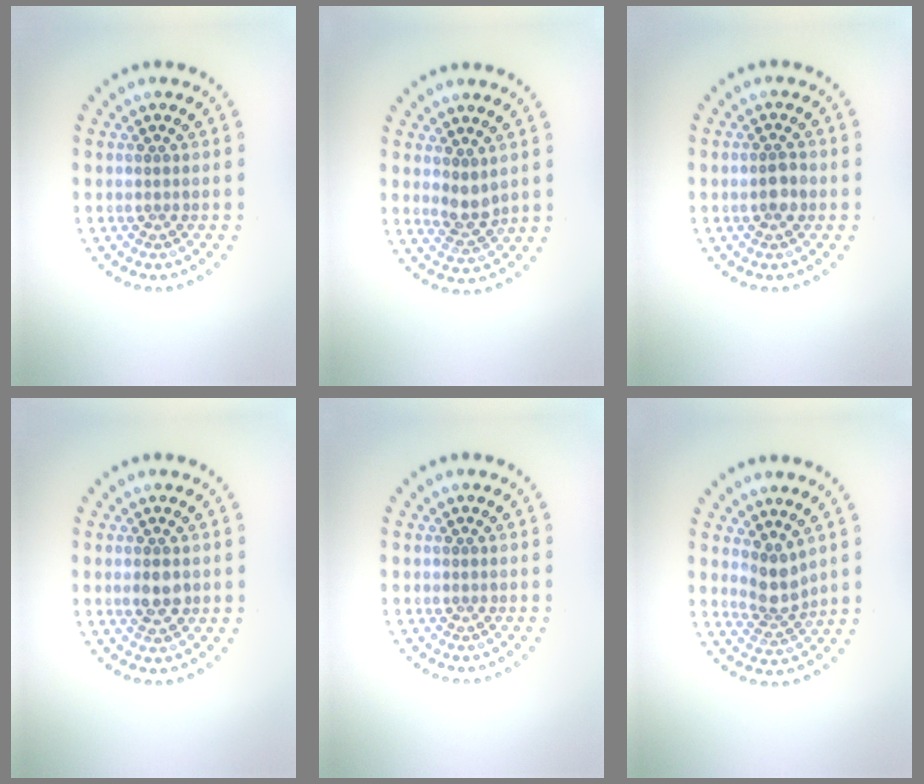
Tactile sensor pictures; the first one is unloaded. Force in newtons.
{"total": 2.3, "press": 2.1, "slide": 0.9}
{"total": 1.8, "press": 1.8, "slide": 0.4}
{"total": 1.9, "press": 1.9, "slide": 0.3}
{"total": 0.0}
{"total": 2.7, "press": 2.2, "slide": 1.7}